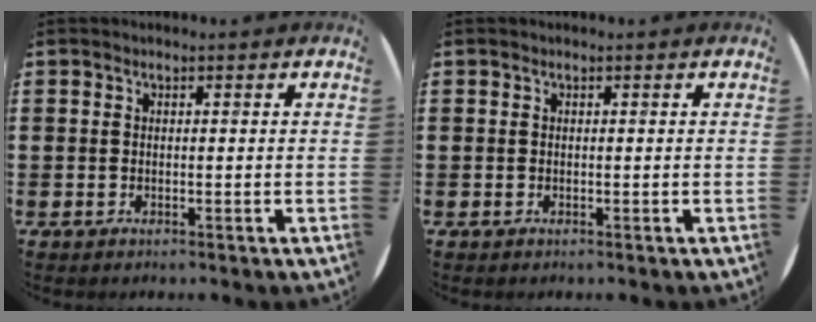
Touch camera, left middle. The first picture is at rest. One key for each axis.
{"total": 0.0}